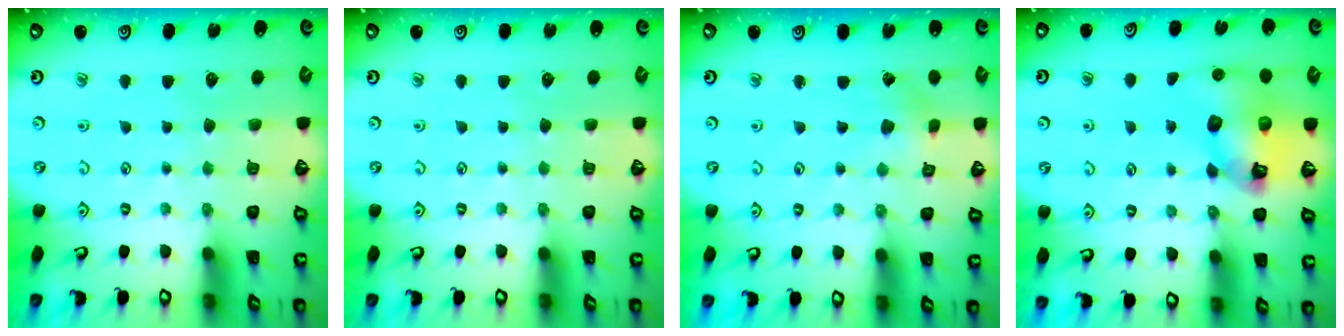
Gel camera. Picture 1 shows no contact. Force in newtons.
{"total": 0.0}
{"total": 1.9, "press": 1.9, "slide": 0.3}
{"total": 10.9, "press": 10.8, "slide": 1.5}